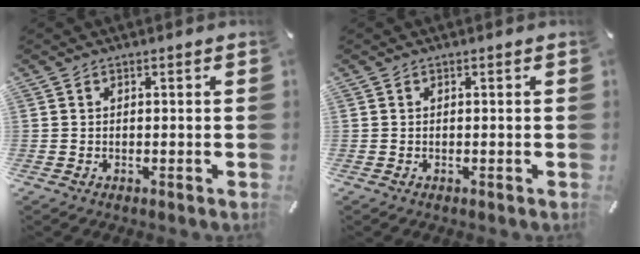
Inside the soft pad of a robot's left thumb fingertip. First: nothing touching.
{"total": 0.0}